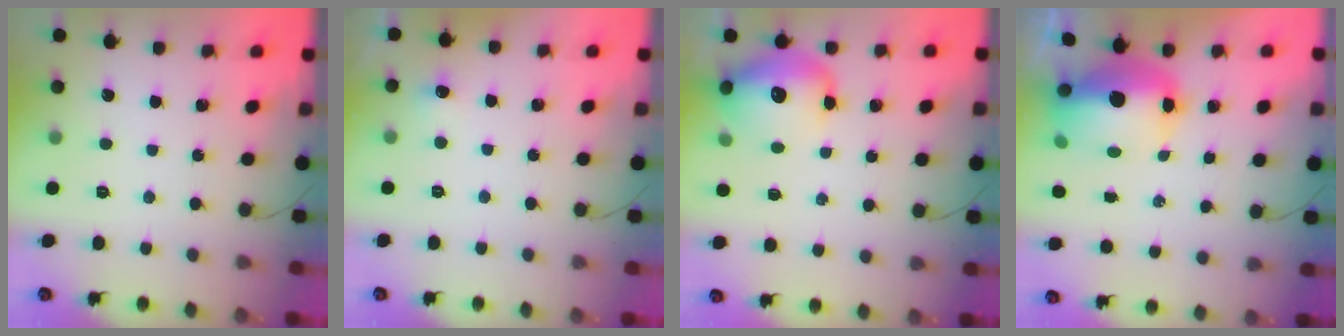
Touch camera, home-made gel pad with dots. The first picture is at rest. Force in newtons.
{"total": 4.6, "press": 4.5, "slide": 1.1}
{"total": 13.8, "press": 13.3, "slide": 3.8}
{"total": 13.7, "press": 13.3, "slide": 3.3}